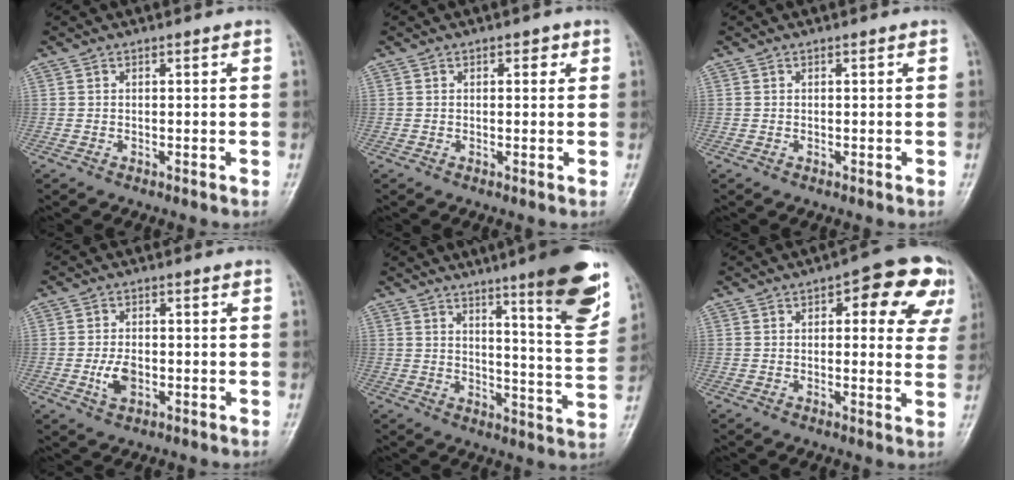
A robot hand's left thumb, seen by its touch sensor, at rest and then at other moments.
{"total": 2.0, "force": [0.8, 1.2, 1.4], "torque": [-0.004, 0.002, 0.007]}
{"total": 0.0}
{"total": 4.5, "force": [-1.1, 2.7, 3.4], "torque": [-0.059, 0.003, -0.017]}
{"total": 15.7, "force": [9.1, 2.0, 12.7], "torque": [-0.148, -0.058, 0.132]}
{"total": 13.7, "force": [5.6, 6.1, 11.0], "torque": [-0.078, 0.001, 0.055]}